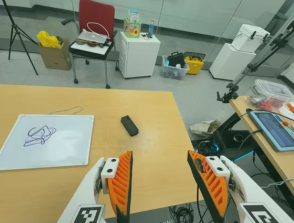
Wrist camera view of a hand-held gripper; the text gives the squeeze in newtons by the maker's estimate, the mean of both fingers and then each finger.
{"total": 0.0}